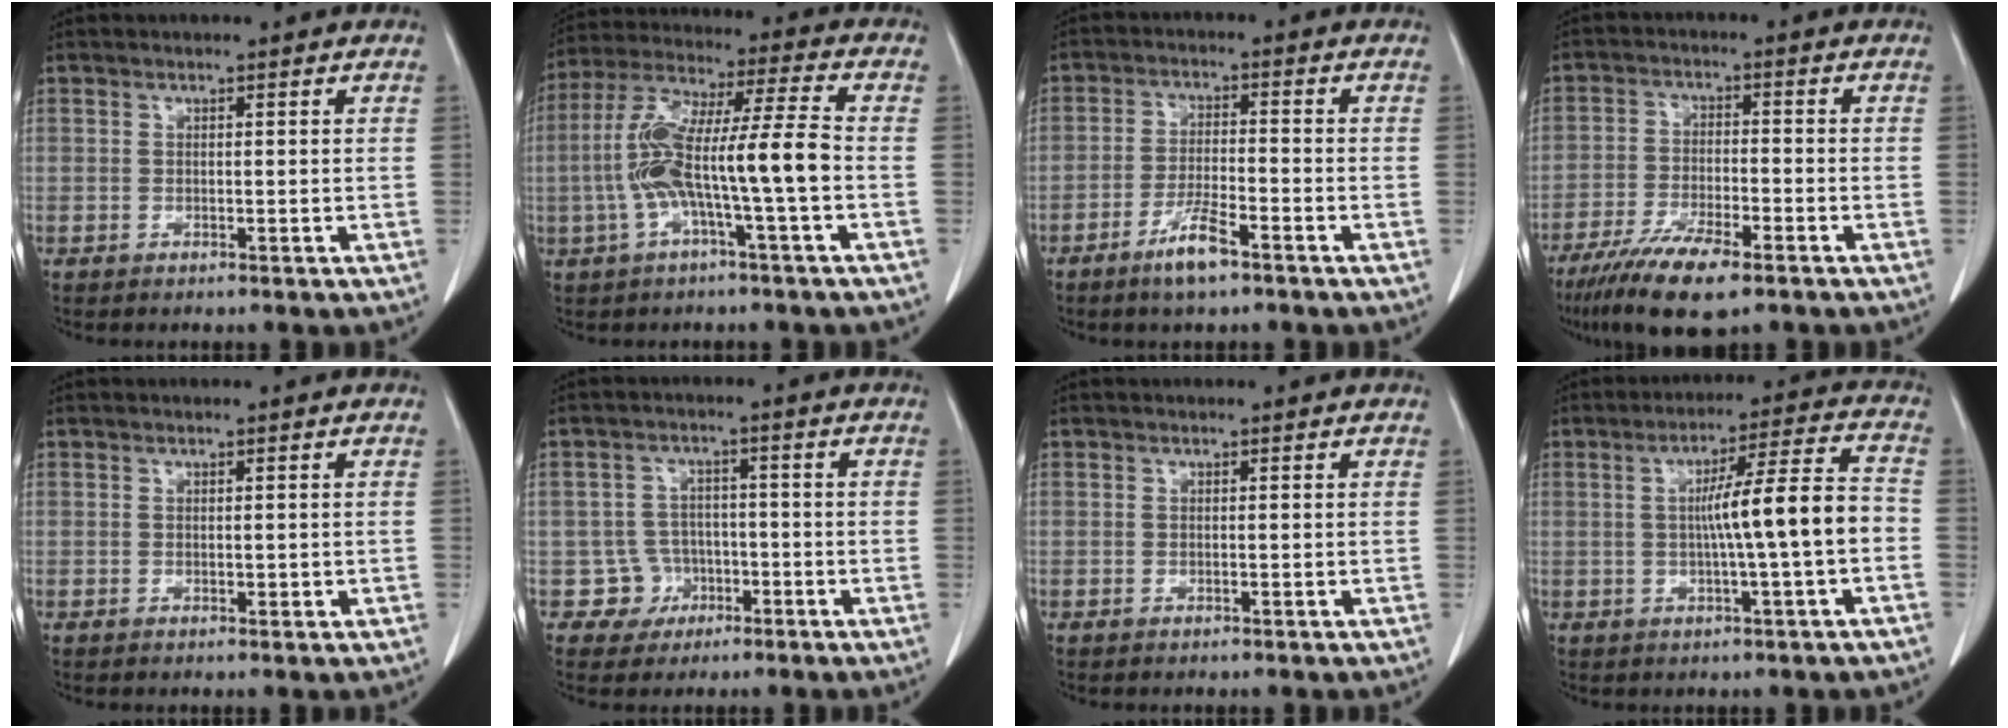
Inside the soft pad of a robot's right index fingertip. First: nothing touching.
{"total": 12.8, "force": [-2.5, 0.4, 12.6], "torque": [-0.253, 0.026, -0.050]}
{"total": 5.9, "force": [-3.9, 0.7, 4.4], "torque": [-0.088, -0.005, -0.072]}
{"total": 9.9, "force": [-6.8, 2.0, 6.9], "torque": [-0.126, -0.020, -0.120]}
{"total": 0.7, "force": [0.1, 0.4, 0.5], "torque": [-0.005, 0.001, 0.005]}
{"total": 4.8, "force": [-1.8, 4.4, -0.4], "torque": [0.019, 0.018, -0.027]}
{"total": 0.0}
{"total": 10.2, "force": [-1.3, -0.2, 10.1], "torque": [-0.157, 0.018, -0.022]}